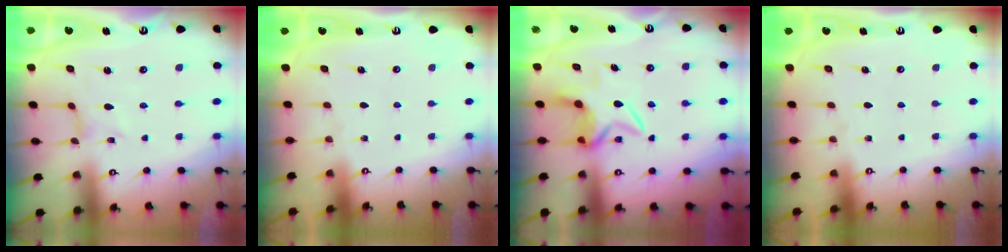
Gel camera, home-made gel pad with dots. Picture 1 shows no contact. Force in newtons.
{"total": 0.0}
{"total": 6.4, "press": 6.2, "slide": 1.2}
{"total": 0.0}